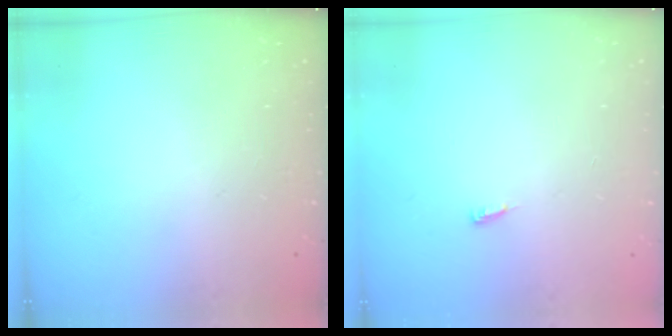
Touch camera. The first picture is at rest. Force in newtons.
{"total": 3.4, "press": 3.3, "slide": 0.7}